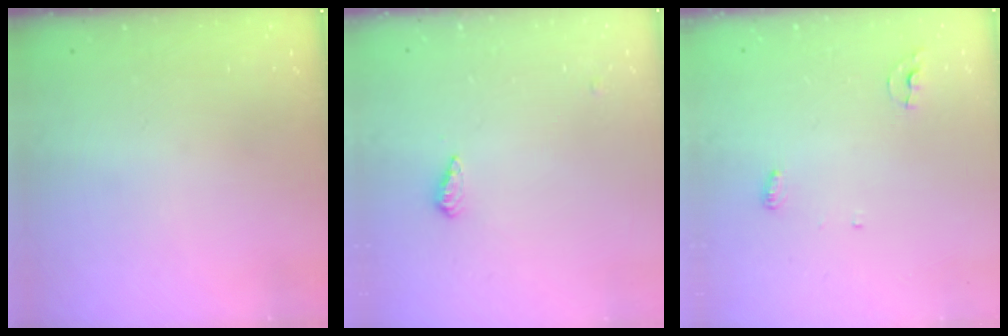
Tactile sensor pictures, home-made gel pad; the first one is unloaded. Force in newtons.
{"total": 3.5, "press": 3.5, "slide": 0.4}
{"total": 3.8, "press": 3.8, "slide": 0.3}